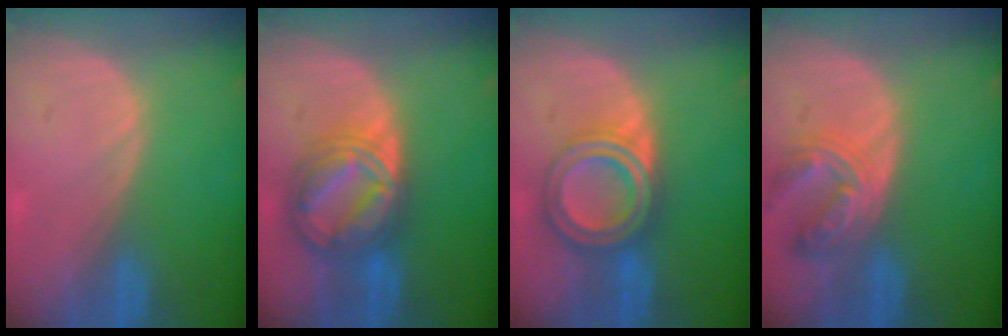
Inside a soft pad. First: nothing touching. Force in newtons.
{"total": 9.0, "press": 9.0, "slide": 0.6}
{"total": 7.2, "press": 7.2, "slide": 0.4}
{"total": 6.6, "press": 6.4, "slide": 1.7}